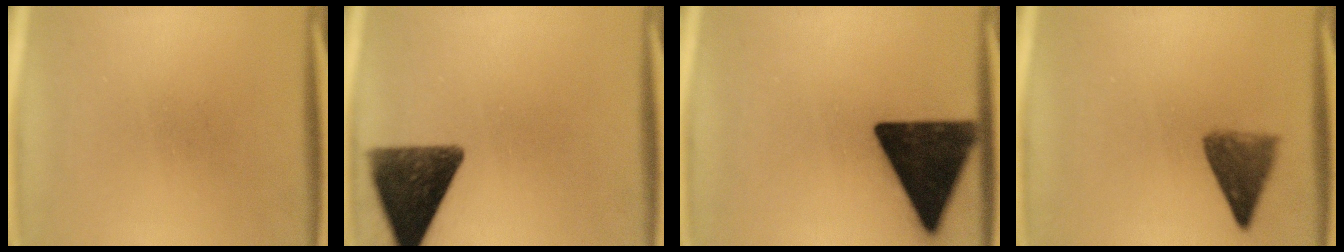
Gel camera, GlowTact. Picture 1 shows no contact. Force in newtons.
{"total": 12.0}
{"total": 18.0}
{"total": 5.4}